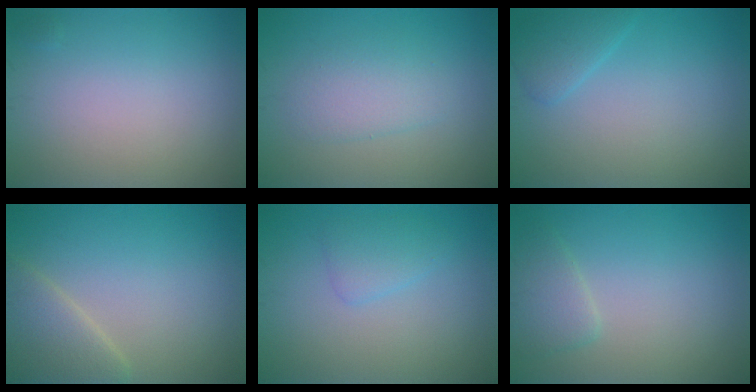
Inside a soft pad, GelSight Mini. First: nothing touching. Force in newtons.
{"total": 2.6, "press": 2.6, "slide": 0.2}
{"total": 1.8, "press": 1.8, "slide": 0.1}
{"total": 4.0, "press": 4.0, "slide": 0.3}
{"total": 1.8, "press": 1.8, "slide": 0.0}
{"total": 2.2, "press": 2.2, "slide": 0.1}